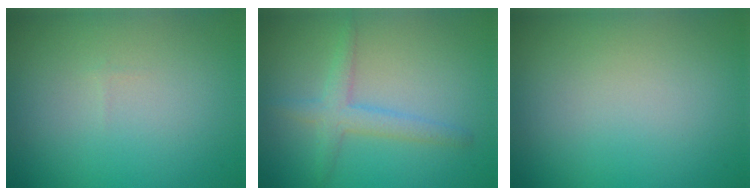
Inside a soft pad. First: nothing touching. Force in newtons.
{"total": 2.4, "press": 2.4, "slide": 0.2}
{"total": 0.0}